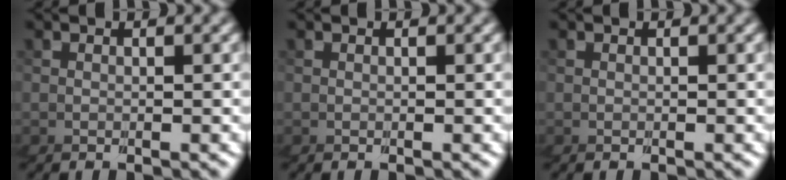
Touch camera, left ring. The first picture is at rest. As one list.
[{"total": 0.0}, {"total": 0.0}]